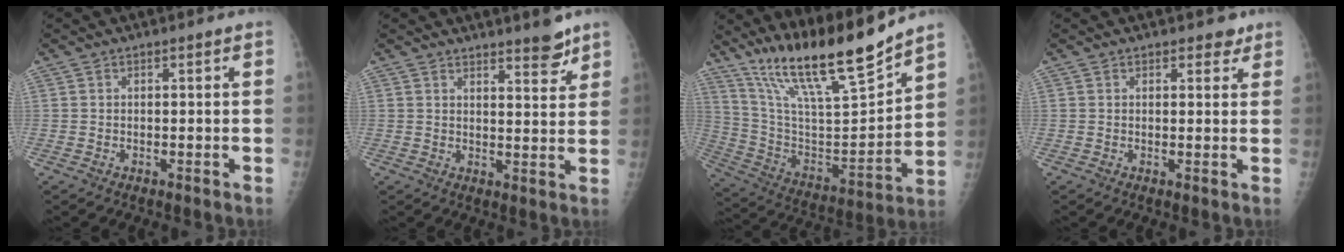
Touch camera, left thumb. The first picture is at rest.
{"total": 5.0, "force": [4.1, 1.0, 2.8], "torque": [-0.025, -0.033, 0.056]}
{"total": 21.6, "force": [17.6, 2.4, 12.4], "torque": [-0.190, -0.091, 0.316]}
{"total": 2.5, "force": [1.9, 1.4, 0.9], "torque": [0.009, -0.008, 0.019]}